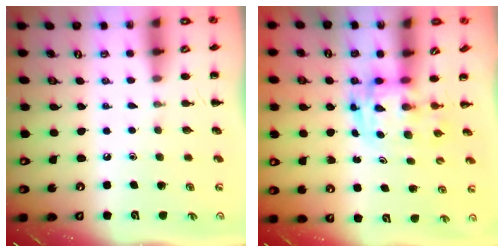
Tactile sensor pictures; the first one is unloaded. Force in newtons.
{"total": 2.8, "press": 2.7, "slide": 0.5}